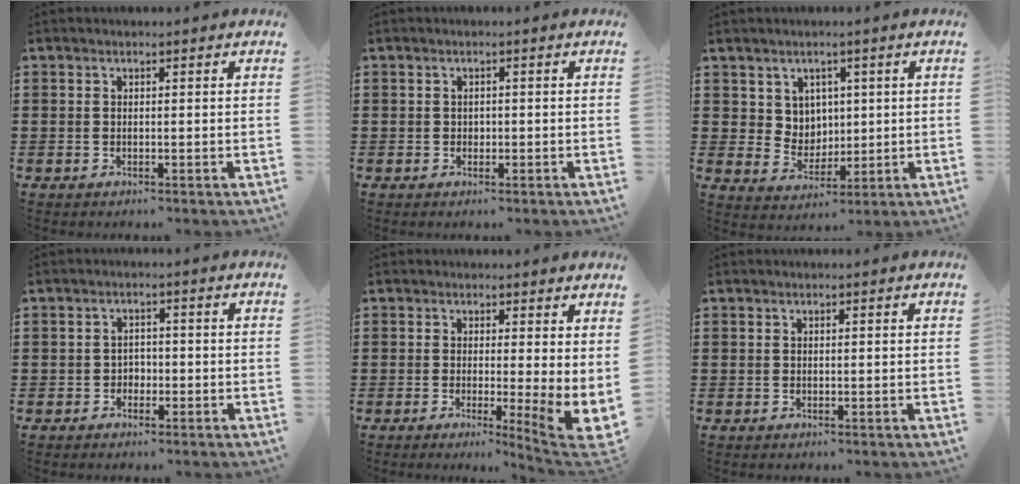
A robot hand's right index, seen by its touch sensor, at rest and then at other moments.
{"total": 0.7, "force": [0.0, 0.7, 0.2], "torque": [-0.008, 0.001, 0.000]}
{"total": 4.6, "force": [2.3, 3.9, 0.7], "torque": [-0.035, 0.005, 0.042]}
{"total": 1.7, "force": [-0.8, 1.4, 0.5], "torque": [-0.016, 0.000, -0.020]}
{"total": 2.7, "force": [0.9, 0.2, 2.6], "torque": [-0.042, -0.022, 0.016]}
{"total": 0.0}